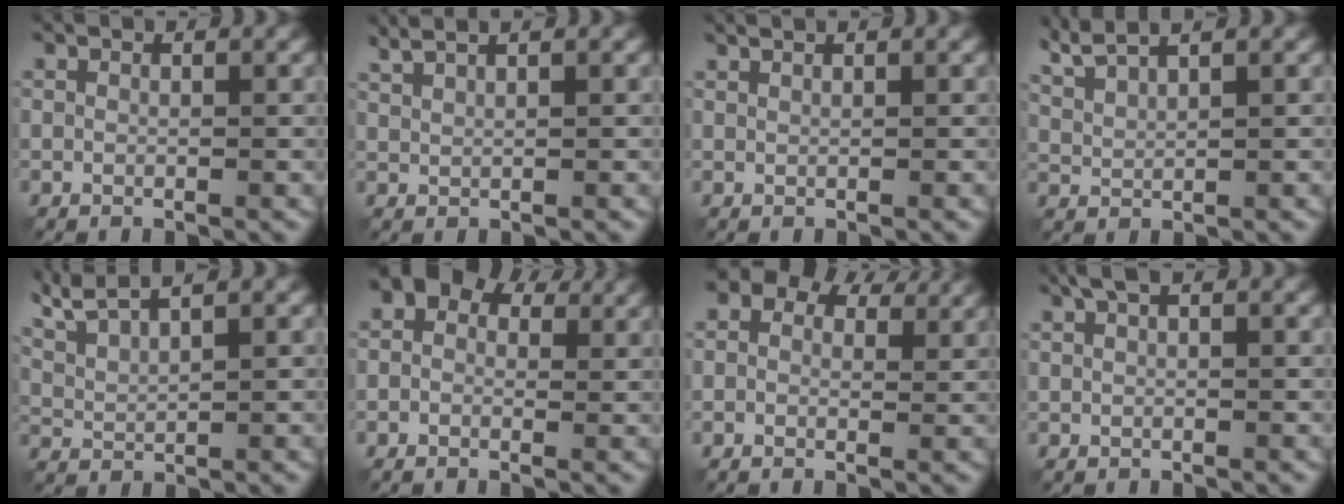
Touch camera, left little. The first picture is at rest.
{"total": 2.5, "force": [2.1, 0.5, 1.3], "torque": [-0.018, 0.008, 0.032]}
{"total": 1.0, "force": [0.9, 0.2, 0.5], "torque": [-0.002, 0.001, 0.006]}
{"total": 3.9, "force": [3.1, 0.7, 2.2], "torque": [-0.057, 0.015, 0.057]}
{"total": 5.5, "force": [4.2, 1.2, 3.3], "torque": [-0.078, 0.020, 0.064]}
{"total": 6.1, "force": [2.8, 4.4, 3.2], "torque": [-0.046, 0.012, 0.018]}
{"total": 6.2, "force": [3.9, 3.8, 3.0], "torque": [-0.054, 0.008, 0.043]}
{"total": 1.7, "force": [0.8, 0.6, 1.3], "torque": [-0.030, 0.004, 0.016]}